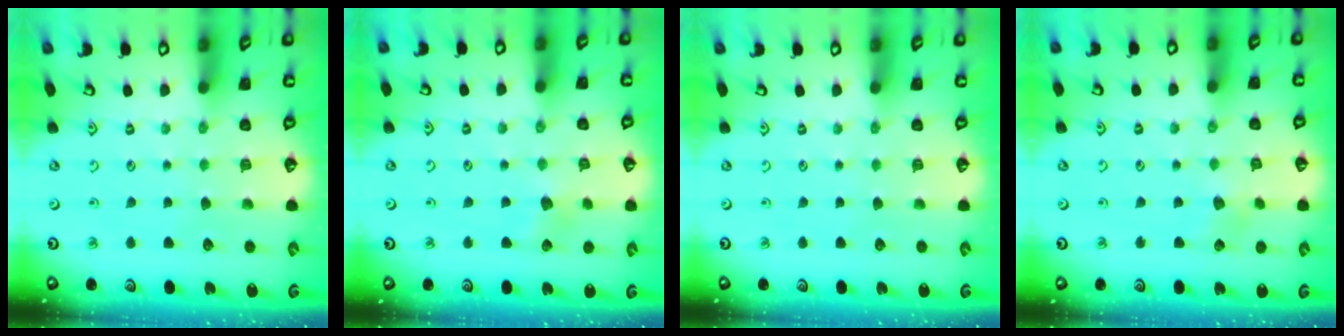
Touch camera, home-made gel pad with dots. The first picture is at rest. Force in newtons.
{"total": 5.8, "press": 5.8, "slide": 0.6}
{"total": 0.0}
{"total": 3.5, "press": 3.5, "slide": 0.3}